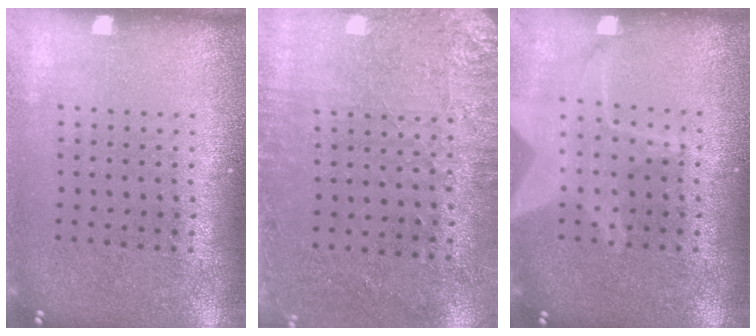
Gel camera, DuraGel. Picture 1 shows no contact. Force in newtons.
{"total": 2.8, "press": 2.3, "slide": 1.6}
{"total": 2.8, "press": 2.8, "slide": 0.3}